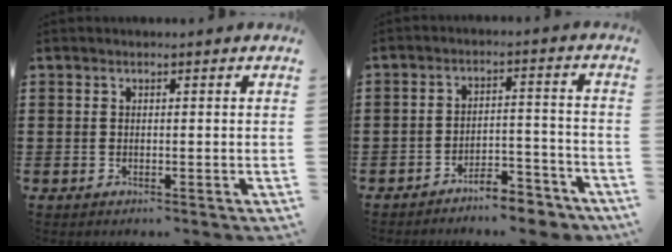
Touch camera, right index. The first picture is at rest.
{"total": 5.6, "force": [-5.4, 0.8, 1.4], "torque": [-0.022, 0.011, -0.105]}